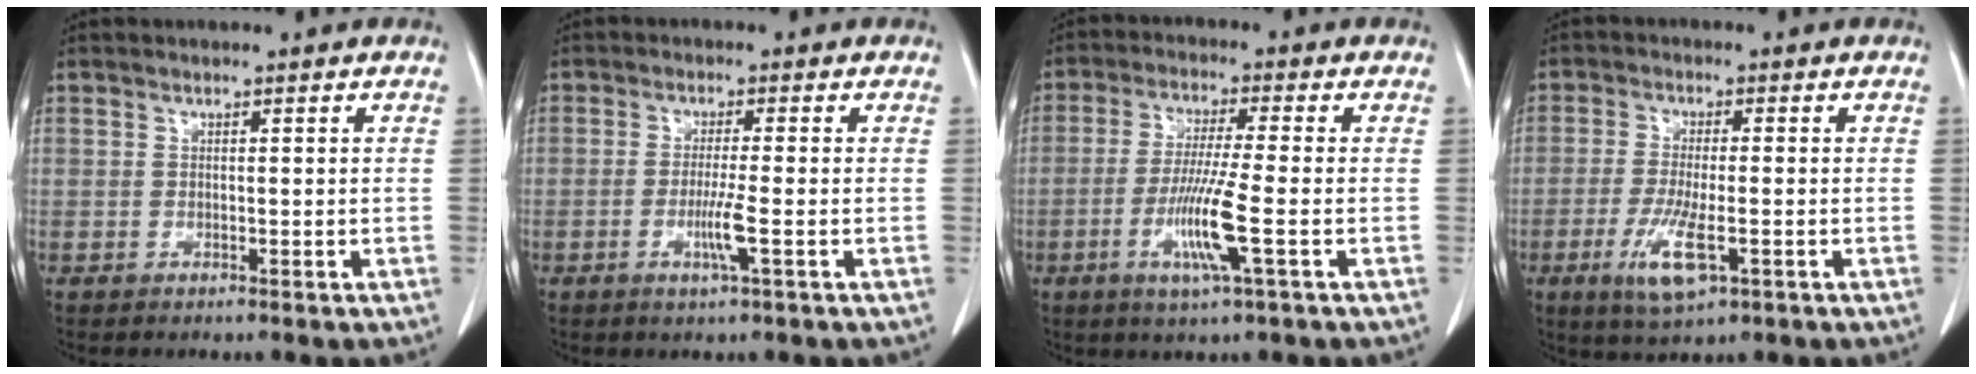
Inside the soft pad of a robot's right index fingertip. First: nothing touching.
{"total": 3.9, "force": [-1.2, -0.4, 3.7], "torque": [-0.074, -0.009, -0.024]}
{"total": 8.6, "force": [-2.6, -0.6, 8.1], "torque": [-0.161, -0.017, -0.052]}
{"total": 7.2, "force": [-2.8, 1.3, 6.5], "torque": [-0.132, -0.017, -0.047]}